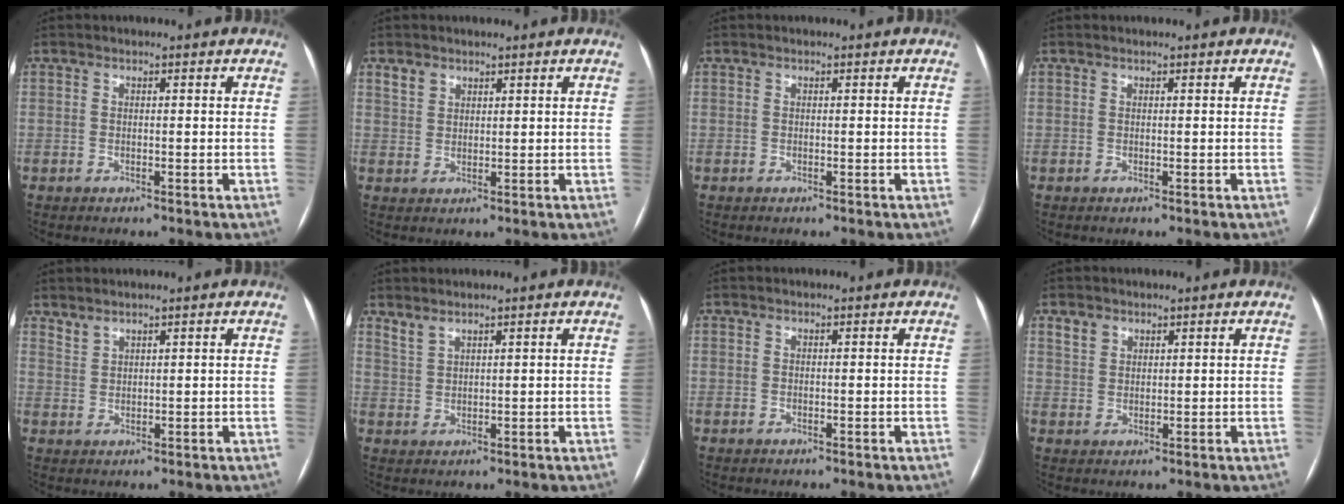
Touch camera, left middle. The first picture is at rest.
{"total": 2.2, "force": [1.6, 1.4, 0.4], "torque": [-0.008, 0.009, 0.033]}
{"total": 0.0}
{"total": 0.0}
{"total": 1.6, "force": [1.6, 0.2, 0.2], "torque": [-0.007, 0.004, 0.037]}
{"total": 1.9, "force": [1.8, 0.2, 0.5], "torque": [-0.014, 0.003, 0.043]}
{"total": 0.0}
{"total": 2.4, "force": [1.7, 1.6, 0.5], "torque": [-0.013, 0.010, 0.034]}